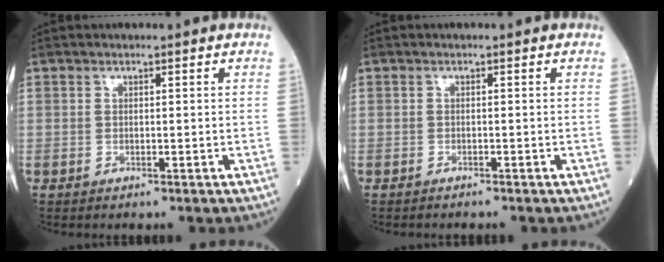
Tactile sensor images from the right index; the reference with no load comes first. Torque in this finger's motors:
{"motor_torque": [-0.10, 0.12, -0.03, 0.02]}